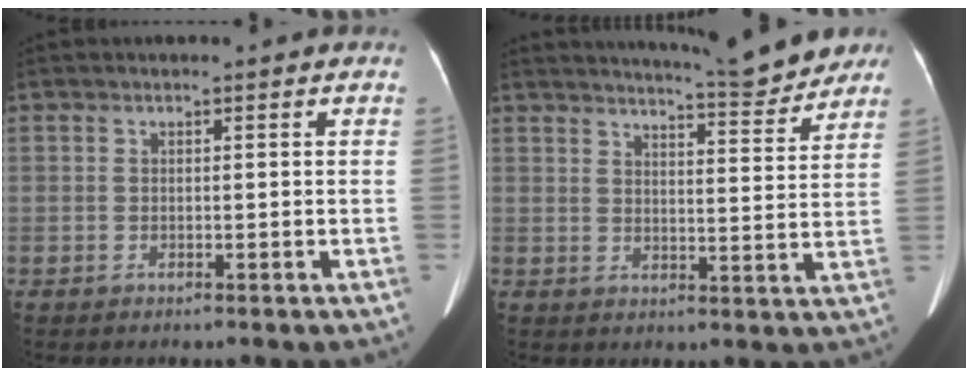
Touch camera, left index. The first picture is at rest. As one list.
[{"total": 11.5, "force": [10.8, 1.0, 3.7], "torque": [-0.052, -0.012, 0.131]}]